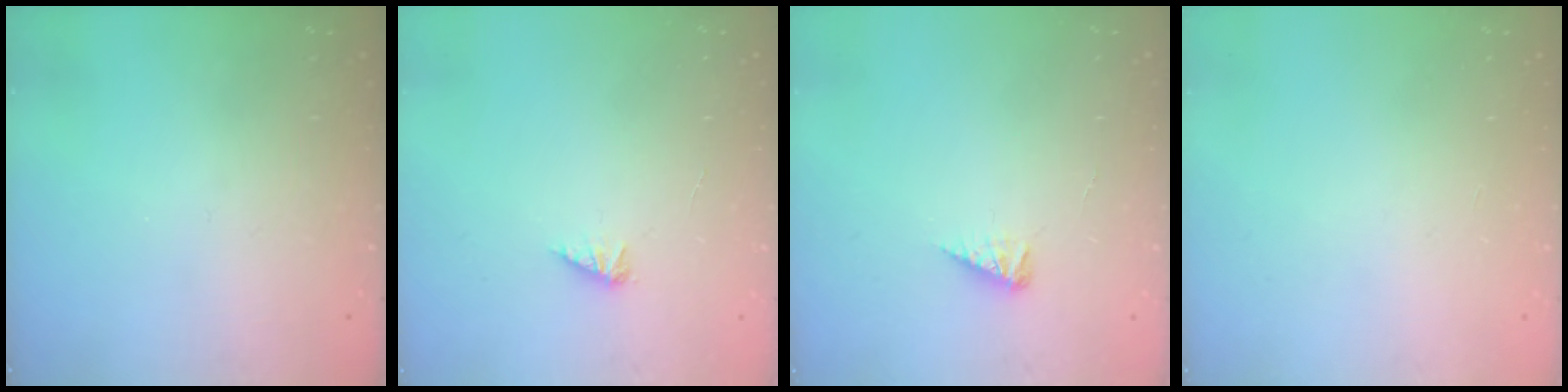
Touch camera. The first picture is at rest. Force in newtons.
{"total": 2.0, "press": 2.0, "slide": 0.3}
{"total": 4.1, "press": 4.1, "slide": 0.6}
{"total": 0.0}